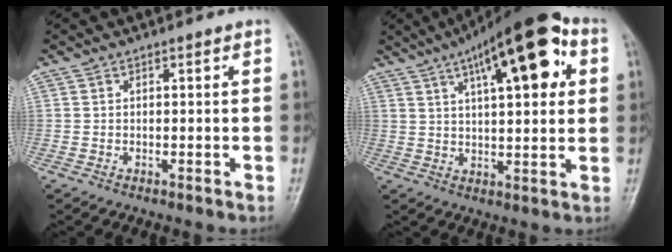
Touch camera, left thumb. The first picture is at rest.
{"total": 19.1, "force": [7.7, 6.6, 16.2], "torque": [-0.217, 0.007, 0.108]}